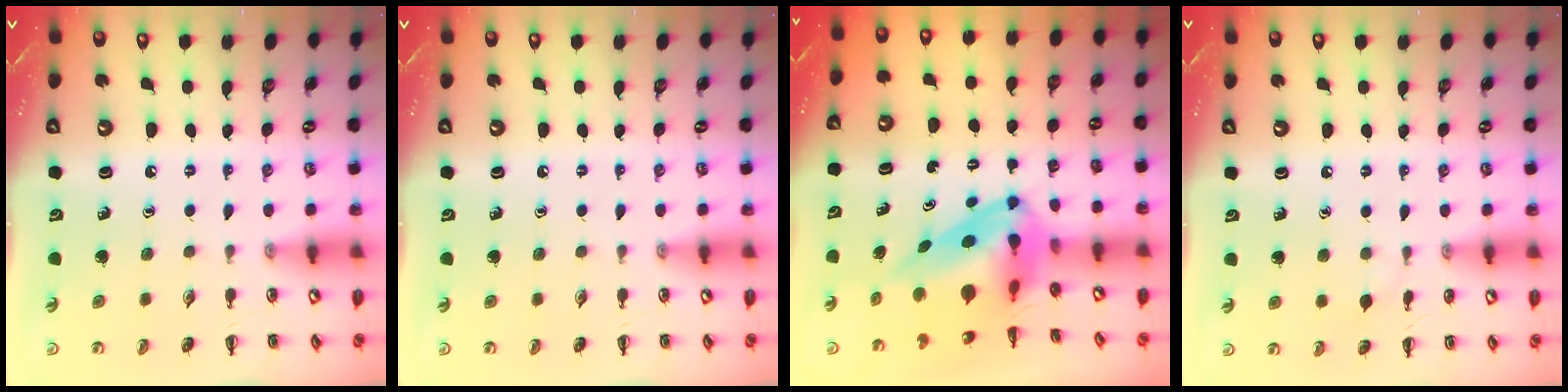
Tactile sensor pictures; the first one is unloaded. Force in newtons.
{"total": 0.0}
{"total": 7.5, "press": 7.1, "slide": 2.4}
{"total": 3.9, "press": 3.6, "slide": 1.5}